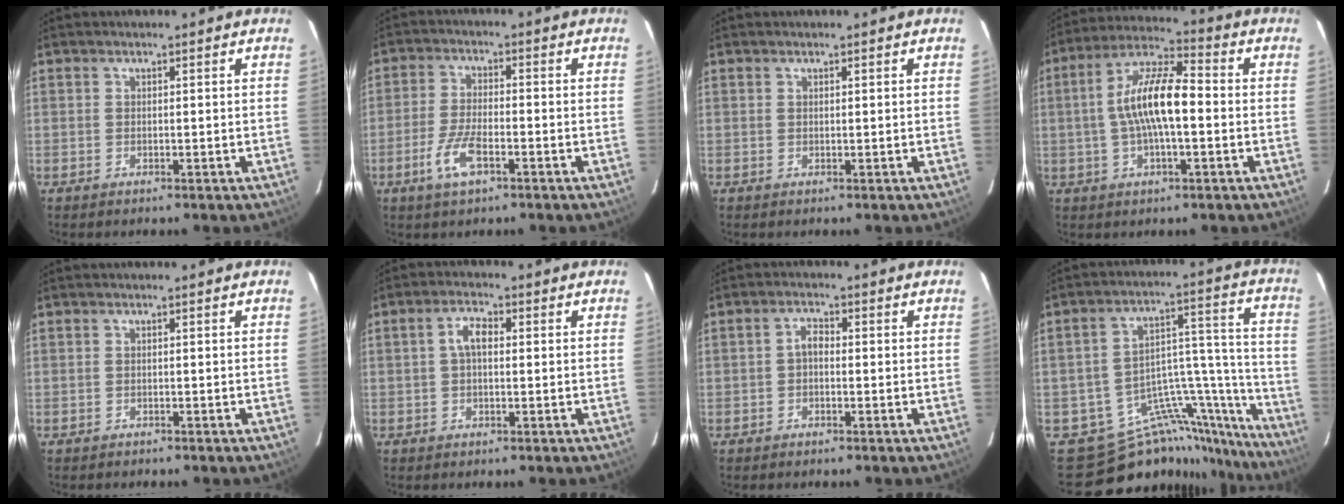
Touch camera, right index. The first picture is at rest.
{"total": 7.0, "force": [-3.5, 2.3, 5.6], "torque": [-0.125, -0.005, -0.068]}
{"total": 0.0}
{"total": 11.9, "force": [-0.8, 3.5, 11.4], "torque": [-0.217, 0.016, -0.020]}
{"total": 0.5, "force": [-0.5, 0.2, -0.1], "torque": [0.002, 0.003, -0.007]}
{"total": 3.5, "force": [0.3, 1.7, 3.0], "torque": [-0.060, 0.013, 0.006]}
{"total": 1.8, "force": [-0.6, 1.1, 1.4], "torque": [-0.028, 0.009, -0.013]}
{"total": 20.9, "force": [-18.2, 8.1, 6.2], "torque": [-0.073, 0.061, -0.264]}